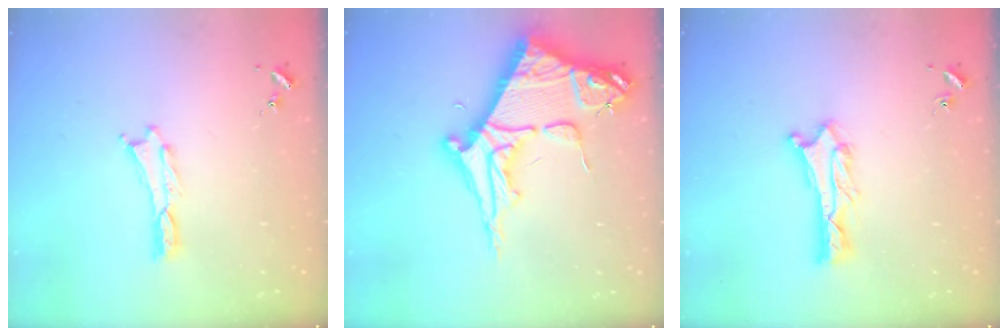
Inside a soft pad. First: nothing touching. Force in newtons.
{"total": 11.3, "press": 11.2, "slide": 1.2}
{"total": 1.2, "press": 1.1, "slide": 0.1}